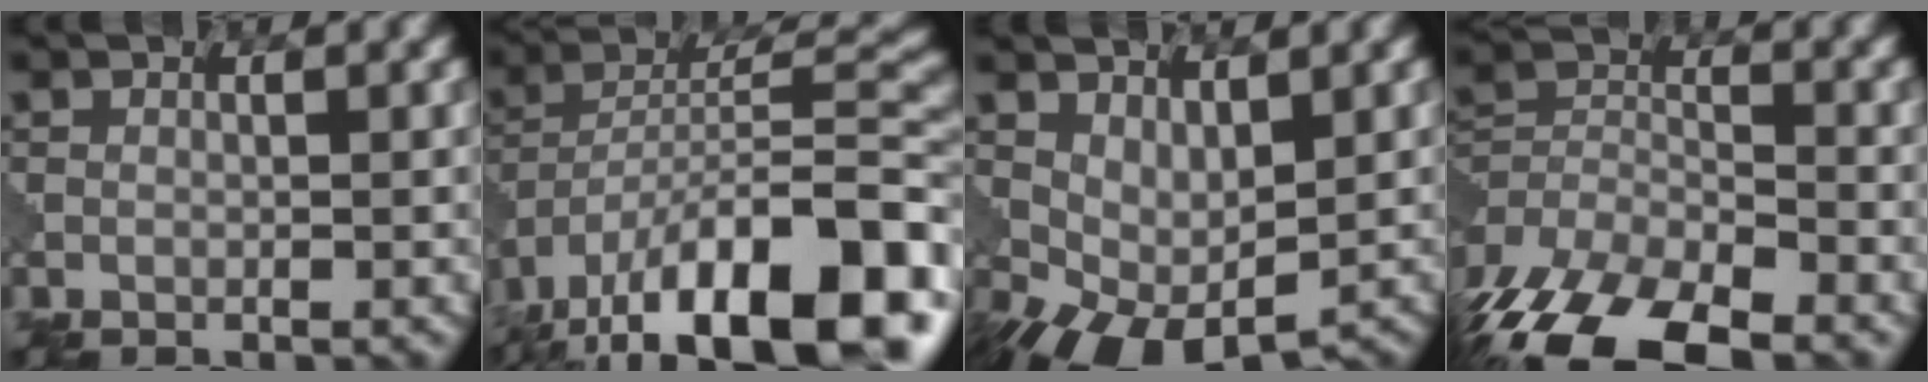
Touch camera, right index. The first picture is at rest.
{"total": 16.5, "force": [-10.5, 6.5, 11.0], "torque": [-0.178, 0.011, -0.174]}
{"total": 4.1, "force": [-1.4, 2.2, 3.1], "torque": [-0.067, -0.010, -0.012]}
{"total": 11.8, "force": [-9.3, 4.1, 6.1], "torque": [-0.143, -0.021, -0.155]}